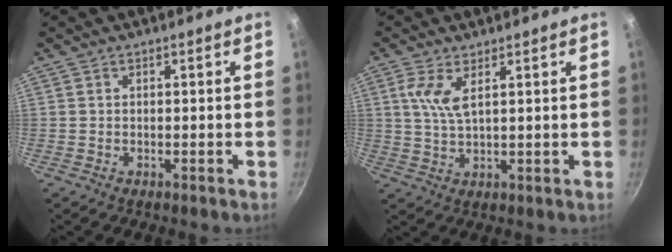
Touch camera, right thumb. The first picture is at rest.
{"total": 5.2, "force": [2.2, 1.8, 4.4], "torque": [-0.092, -0.012, 0.045]}